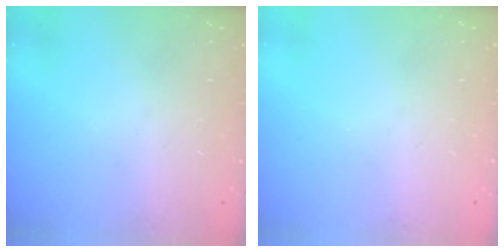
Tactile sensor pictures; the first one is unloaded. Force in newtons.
{"total": 0.0}